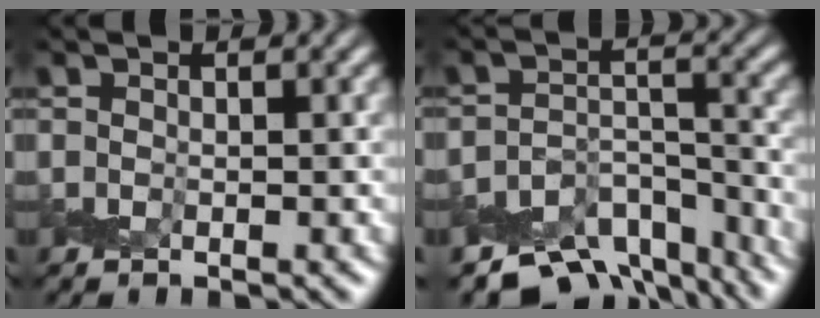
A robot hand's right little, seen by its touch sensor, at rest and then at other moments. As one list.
[{"total": 7.9, "force": [-6.9, 3.1, 2.3], "torque": [-0.028, -0.010, -0.104]}]